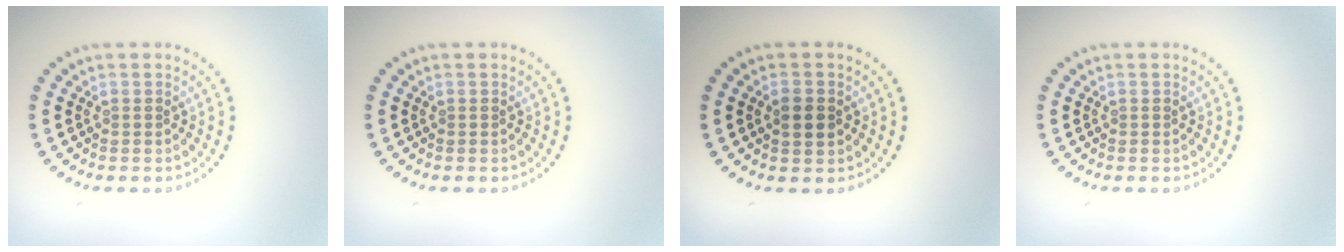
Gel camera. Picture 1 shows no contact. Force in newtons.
{"total": 0.0}
{"total": 2.2, "press": 2.2, "slide": 0.0}
{"total": 0.0}